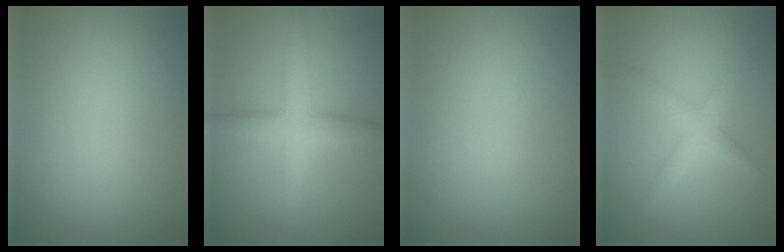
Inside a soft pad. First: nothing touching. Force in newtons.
{"total": 4.1, "press": 4.1, "slide": 0.1}
{"total": 0.0}
{"total": 2.8, "press": 2.8, "slide": 0.1}